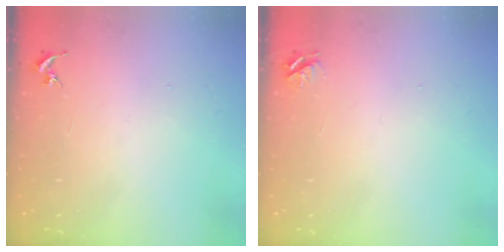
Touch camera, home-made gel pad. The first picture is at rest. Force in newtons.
{"total": 4.2, "press": 4.1, "slide": 0.5}